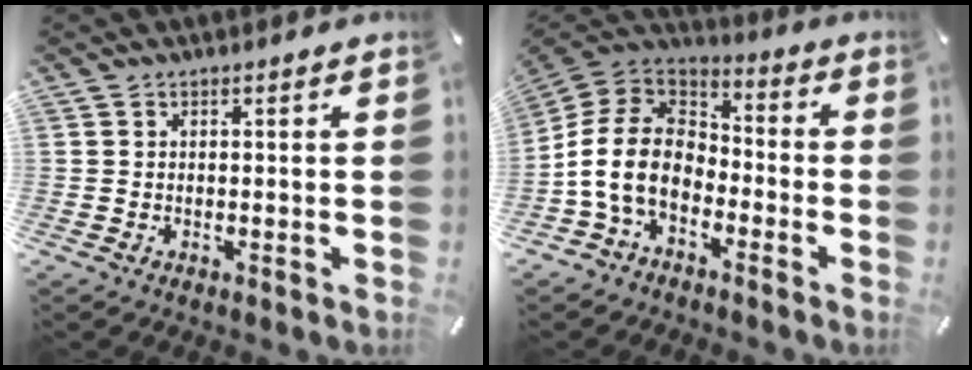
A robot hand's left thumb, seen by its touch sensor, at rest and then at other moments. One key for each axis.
{"total": 13.7, "fx": -5.5, "fy": 9.5, "fz": 8.2, "tx": -0.187, "ty": 0.035, "tz": -0.108}